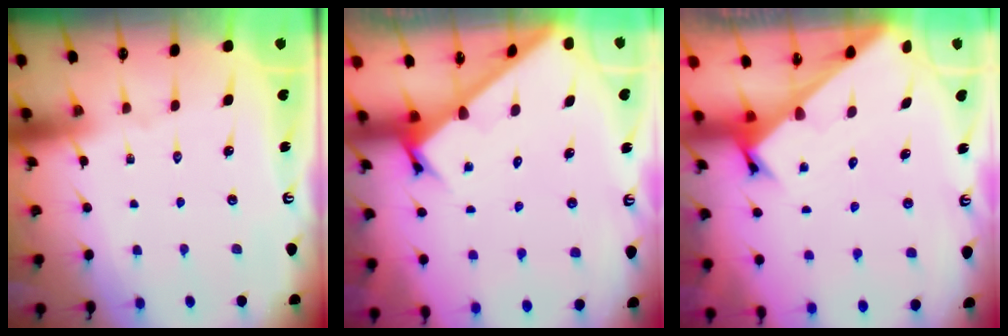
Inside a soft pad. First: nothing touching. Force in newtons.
{"total": 2.7, "press": 2.7, "slide": 0.2}
{"total": 2.4, "press": 2.4, "slide": 0.2}